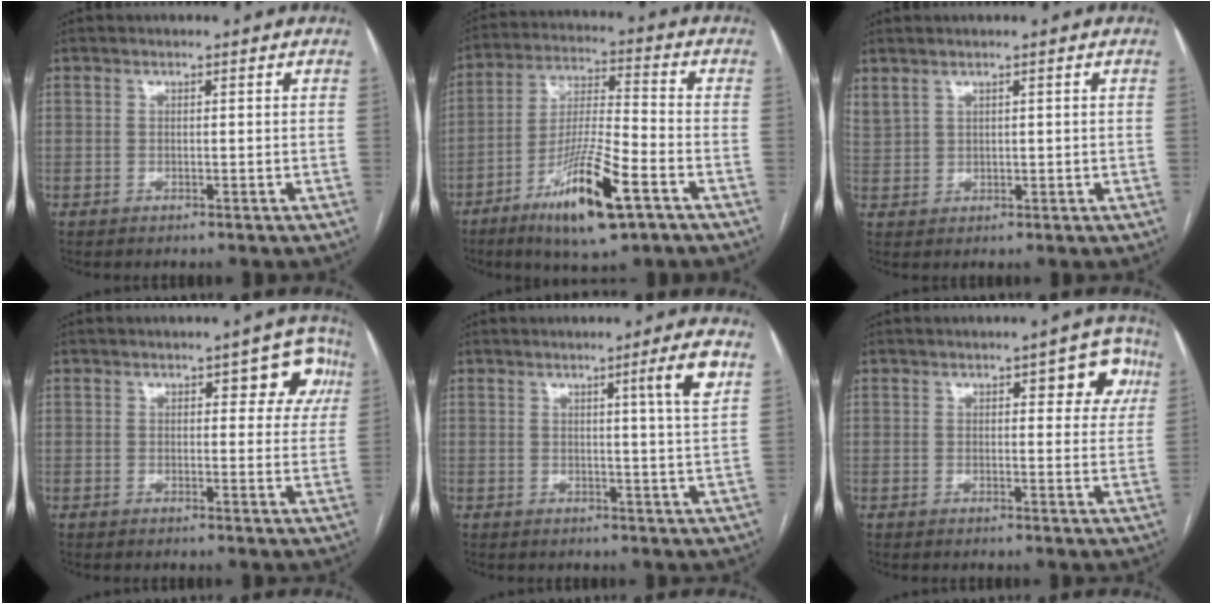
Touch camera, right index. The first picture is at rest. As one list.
[{"total": 14.6, "force": [-7.7, 2.0, 12.3], "torque": [-0.234, -0.021, -0.134]}, {"total": 3.2, "force": [2.4, 1.5, 1.5], "torque": [-0.041, 0.013, 0.064]}, {"total": 6.7, "force": [2.6, 3.1, 5.4], "torque": [-0.039, 0.018, 0.025]}, {"total": 5.3, "force": [2.2, -1.1, 4.7], "torque": [-0.066, -0.010, 0.031]}, {"total": 6.5, "force": [2.7, 2.6, 5.4], "torque": [-0.044, 0.016, 0.025]}]